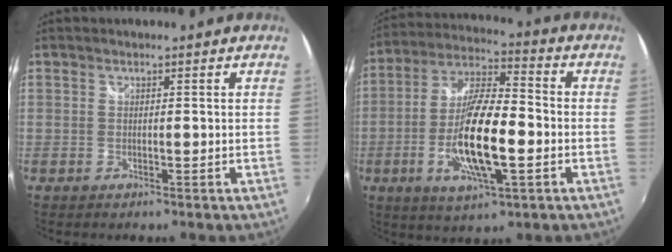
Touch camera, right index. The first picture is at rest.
{"total": 15.9, "force": [-4.1, 4.2, 14.8], "torque": [-0.295, -0.007, -0.077]}